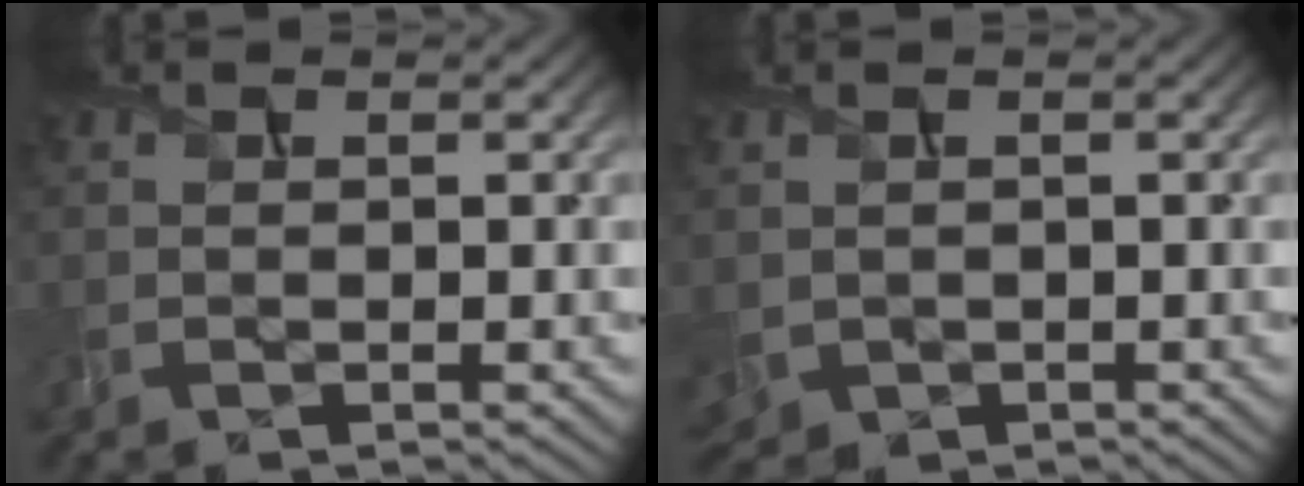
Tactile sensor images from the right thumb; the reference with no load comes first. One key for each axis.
{"total": 2.6, "fx": 0.0, "fy": 2.2, "fz": 1.3, "tx": -0.048, "ty": -0.011, "tz": 0.006}